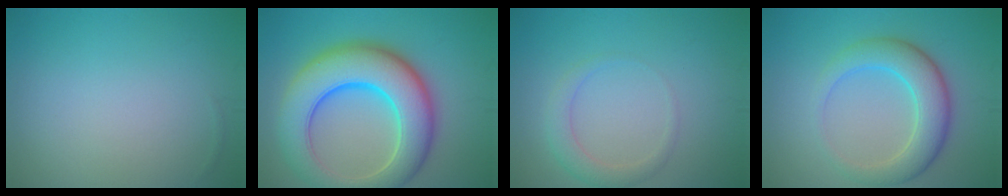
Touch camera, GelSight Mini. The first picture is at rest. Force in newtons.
{"total": 10.8, "press": 10.8, "slide": 0.4}
{"total": 2.1, "press": 2.1, "slide": 0.1}
{"total": 5.4, "press": 5.4, "slide": 0.2}